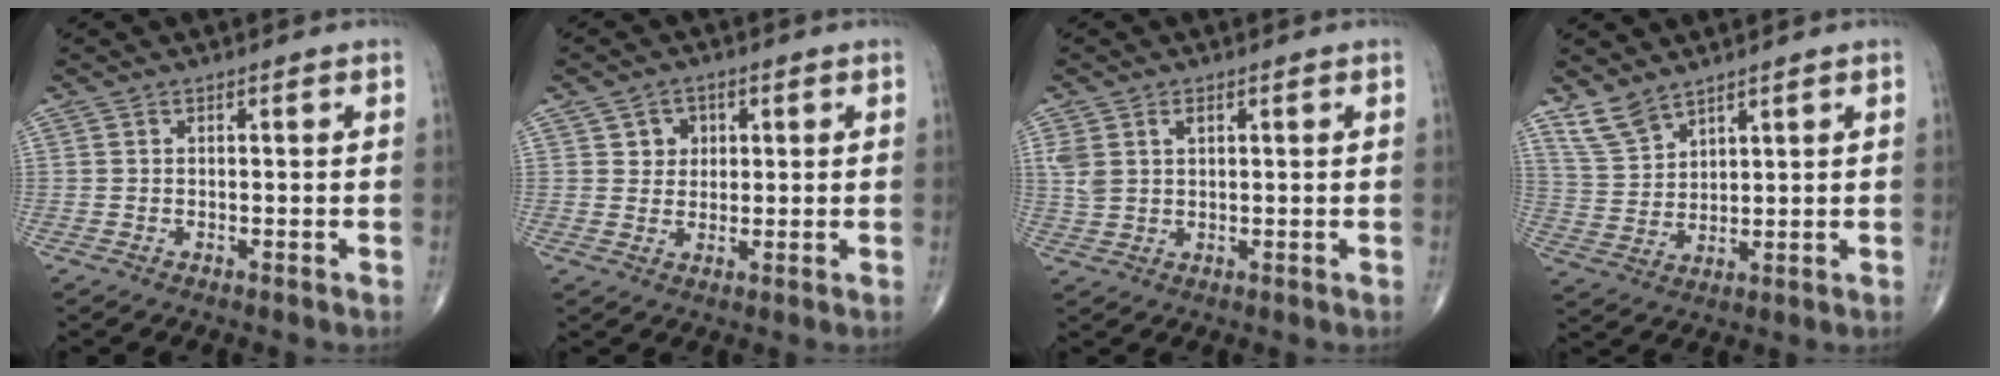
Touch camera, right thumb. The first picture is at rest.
{"total": 3.9, "force": [1.3, 3.3, 1.4], "torque": [0.000, -0.003, 0.018]}
{"total": 4.4, "force": [1.6, 2.8, 3.0], "torque": [-0.067, 0.006, 0.041]}
{"total": 6.0, "force": [4.9, 2.5, 2.3], "torque": [-0.040, -0.024, 0.111]}